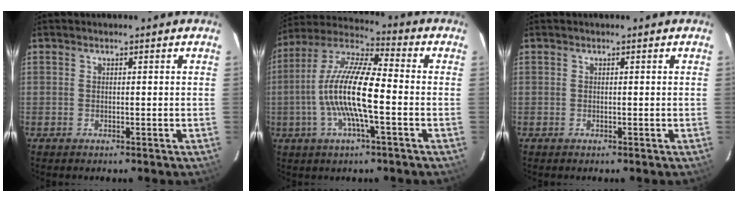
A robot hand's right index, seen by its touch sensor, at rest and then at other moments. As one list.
[{"total": 14.9, "force": [-2.5, 3.1, 14.4], "torque": [-0.280, 0.004, -0.057]}, {"total": 0.0}]